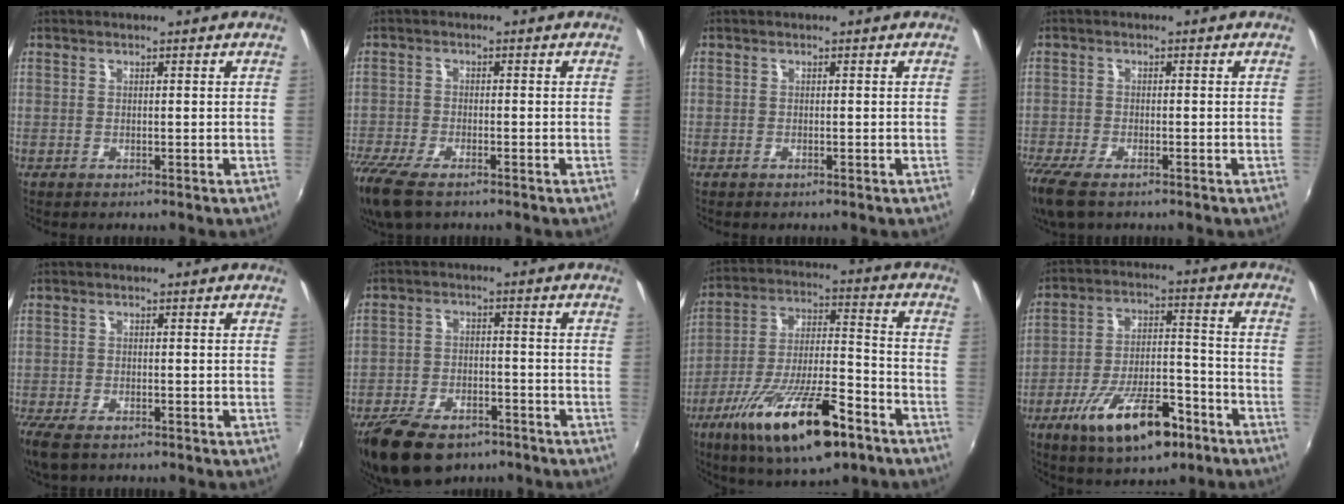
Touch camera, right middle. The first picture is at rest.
{"total": 11.6, "force": [-8.4, 4.1, 6.9], "torque": [-0.173, -0.054, -0.159]}
{"total": 0.0}
{"total": 9.1, "force": [-6.5, 3.0, 5.6], "torque": [-0.136, -0.043, -0.123]}
{"total": 6.5, "force": [-4.8, 2.4, 3.8], "torque": [-0.096, -0.029, -0.090]}
{"total": 14.3, "force": [-10.0, 6.9, 7.4], "torque": [-0.168, -0.016, -0.167]}
{"total": 21.7, "force": [-12.3, 6.5, 16.6], "torque": [-0.304, -0.037, -0.206]}
{"total": 16.6, "force": [-9.6, 6.2, 12.0], "torque": [-0.220, -0.009, -0.152]}